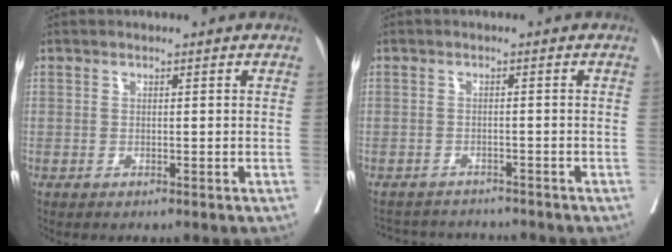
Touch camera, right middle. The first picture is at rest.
{"total": 7.9, "force": [-7.8, 1.1, 1.1], "torque": [-0.019, 0.008, -0.106]}